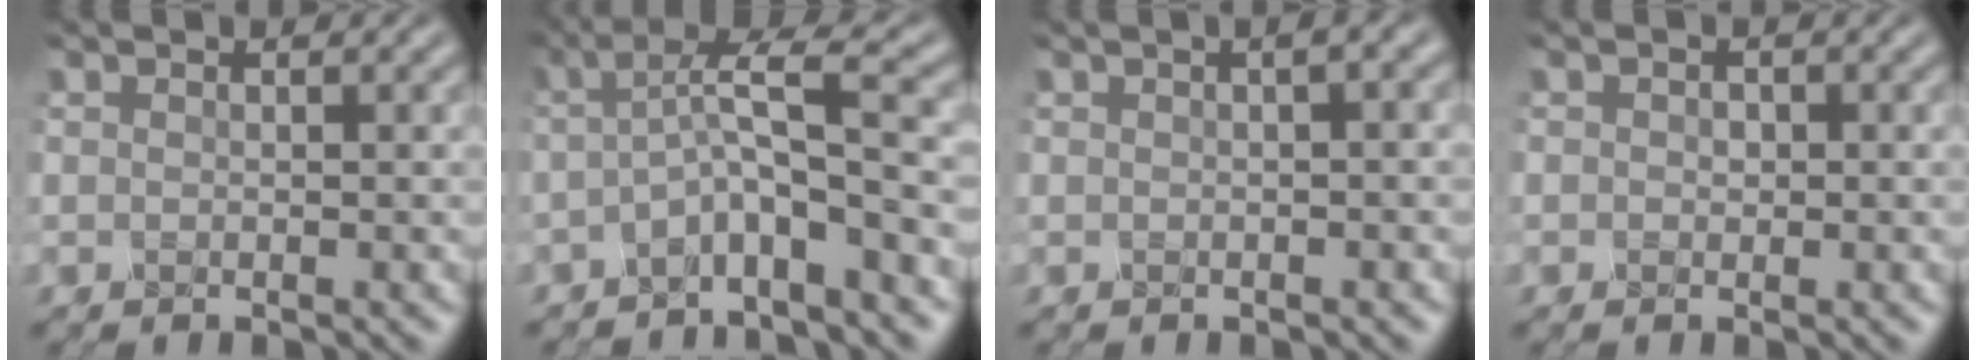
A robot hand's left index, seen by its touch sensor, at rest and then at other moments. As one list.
[{"total": 4.2, "force": [-1.6, 0.6, 3.9], "torque": [-0.069, 0.013, -0.043]}, {"total": 2.5, "force": [1.0, 0.7, 2.1], "torque": [-0.043, 0.014, 0.015]}, {"total": 0.9, "force": [-0.3, 0.7, 0.3], "torque": [-0.006, 0.001, -0.007]}]